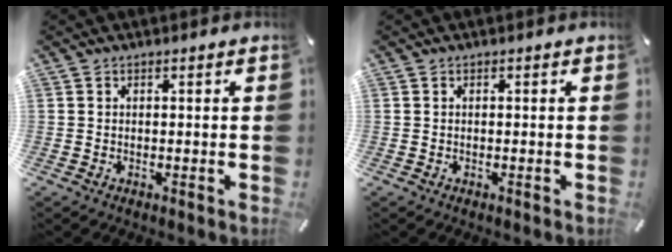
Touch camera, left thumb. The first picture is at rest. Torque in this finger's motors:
{"motor_torque": [0.00, 0.00, 0.00, 0.00, 0.00]}